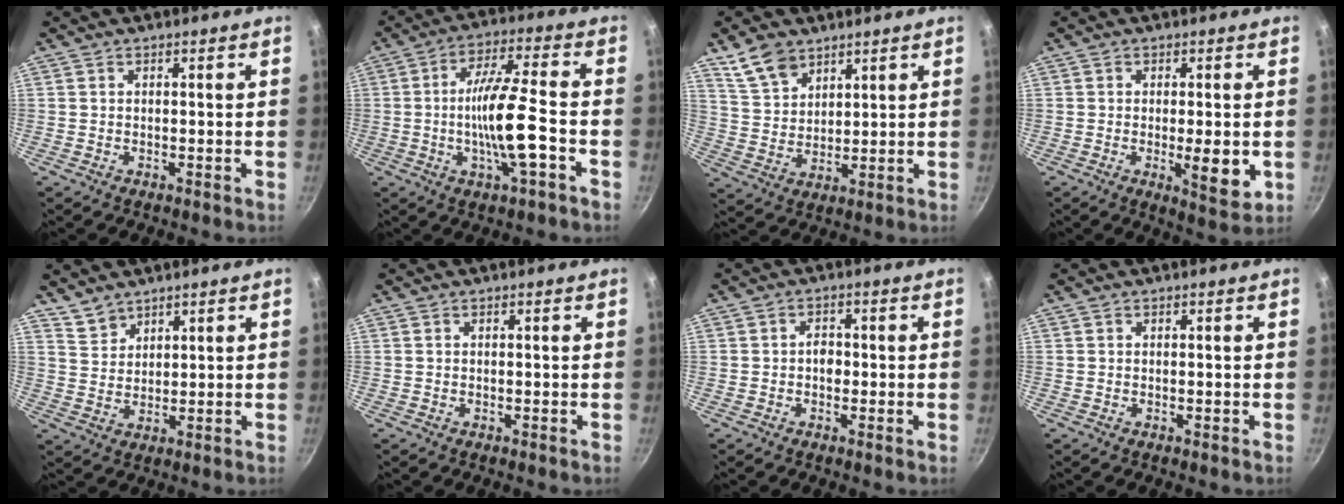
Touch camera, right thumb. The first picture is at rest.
{"total": 12.2, "force": [-3.0, 2.2, 11.6], "torque": [-0.208, 0.021, -0.059]}
{"total": 8.1, "force": [5.6, 4.7, 3.4], "torque": [-0.045, -0.018, 0.118]}
{"total": 6.8, "force": [-1.1, 2.1, 6.4], "torque": [-0.086, -0.011, -0.011]}
{"total": 4.2, "force": [3.7, 2.0, 0.6], "torque": [-0.005, -0.010, 0.078]}
{"total": 0.0}
{"total": 2.4, "force": [-0.3, 1.8, 1.6], "torque": [-0.014, 0.005, -0.008]}
{"total": 0.0}